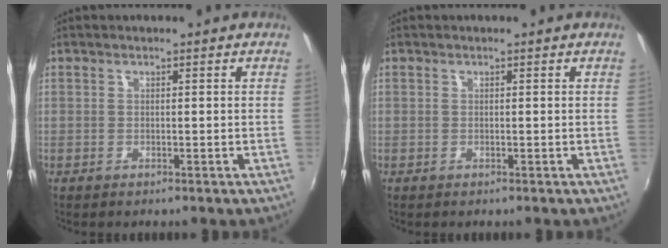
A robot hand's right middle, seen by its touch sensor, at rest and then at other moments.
{"total": 0.0}